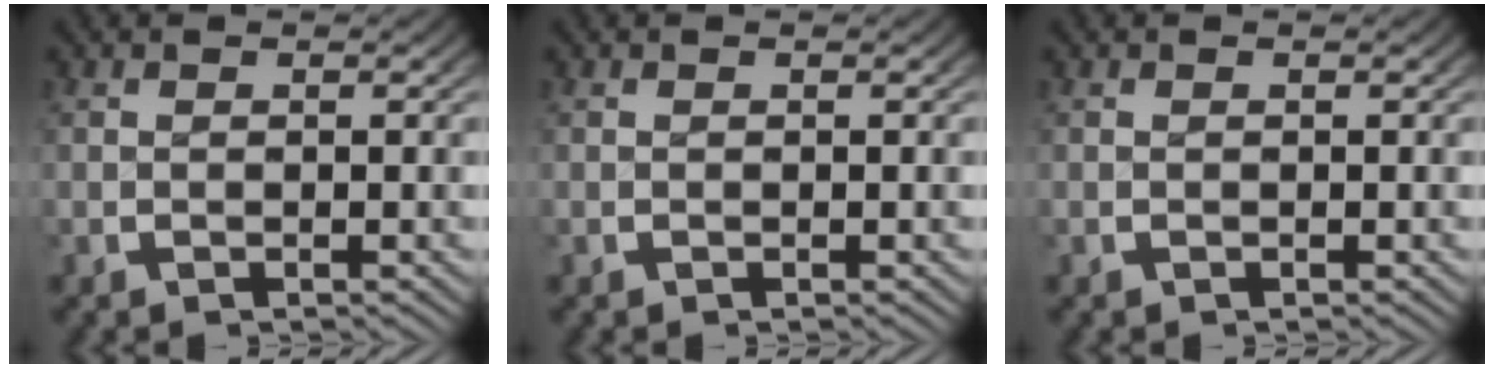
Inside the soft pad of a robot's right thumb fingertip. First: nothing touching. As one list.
[{"total": 0.0}, {"total": 0.0}]